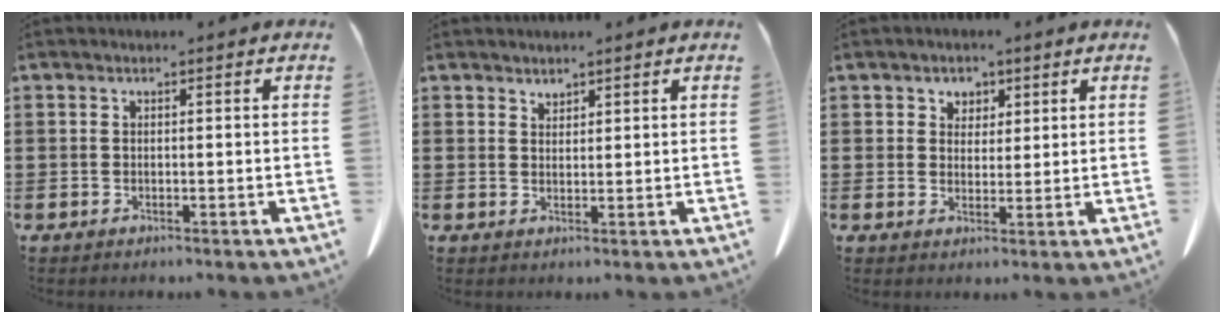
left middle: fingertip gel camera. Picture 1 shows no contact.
{"total": 1.5, "force": [1.5, 0.4, 0.0], "torque": [-0.004, 0.000, 0.029]}
{"total": 2.8, "force": [1.8, 2.1, 0.2], "torque": [-0.007, 0.007, 0.031]}